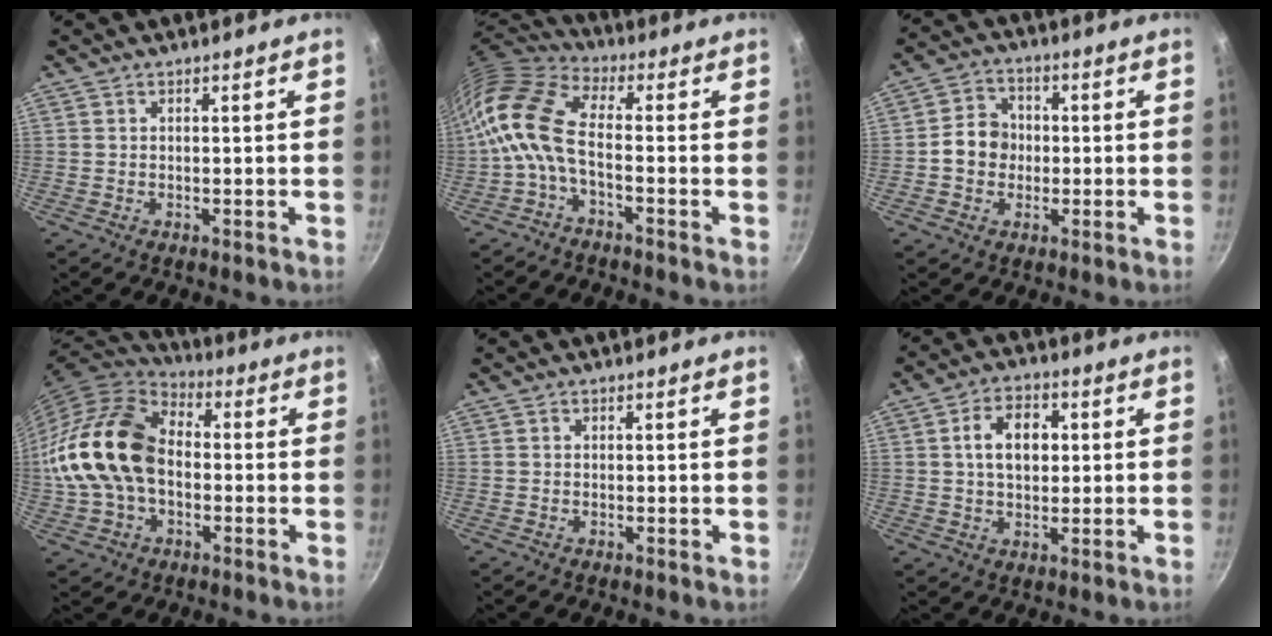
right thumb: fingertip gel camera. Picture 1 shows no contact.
{"total": 11.3, "force": [-2.4, 5.2, 9.7], "torque": [-0.206, 0.032, -0.069]}
{"total": 7.3, "force": [-0.5, 6.4, 3.4], "torque": [-0.027, 0.016, -0.022]}
{"total": 19.3, "force": [-1.1, 13.5, 13.8], "torque": [-0.253, 0.040, -0.030]}
{"total": 0.0}
{"total": 8.4, "force": [1.3, 5.7, 6.0], "torque": [-0.079, 0.011, 0.016]}